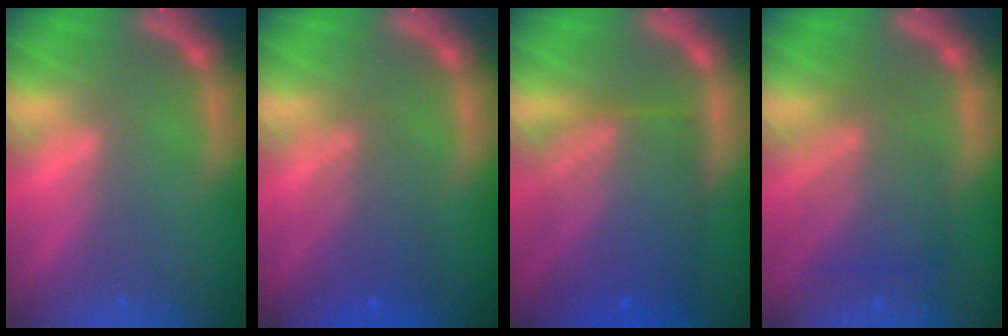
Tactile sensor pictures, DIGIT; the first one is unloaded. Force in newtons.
{"total": 4.0}
{"total": 9.5}
{"total": 5.5}